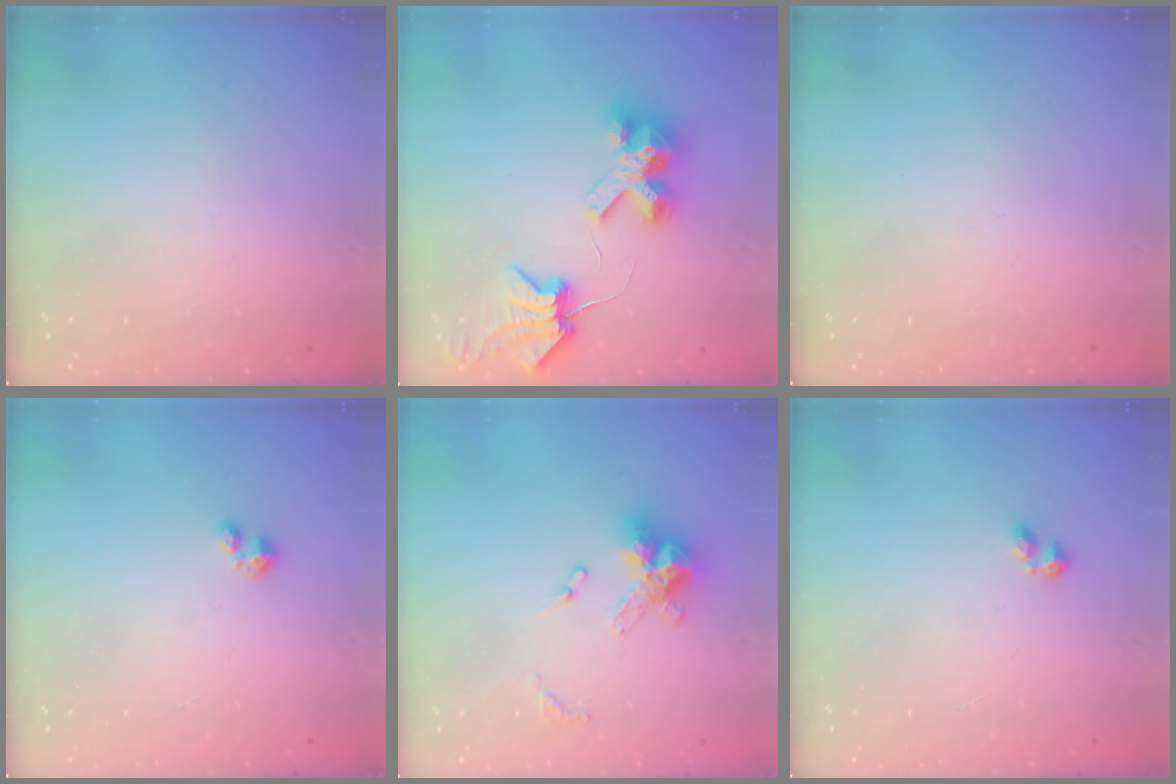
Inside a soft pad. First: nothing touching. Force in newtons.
{"total": 8.8, "press": 8.7, "slide": 1.2}
{"total": 0.0}
{"total": 2.7, "press": 2.7, "slide": 0.4}
{"total": 12.1, "press": 12.0, "slide": 1.1}
{"total": 2.2, "press": 2.1, "slide": 0.6}